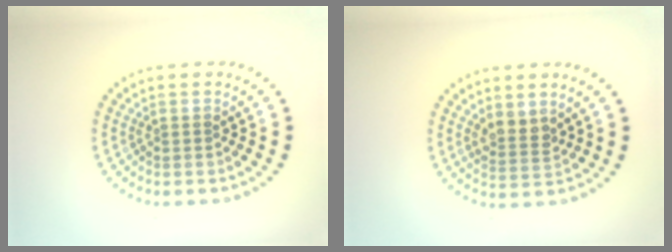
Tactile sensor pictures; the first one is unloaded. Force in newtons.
{"total": 2.0, "press": 1.6, "slide": 1.2}